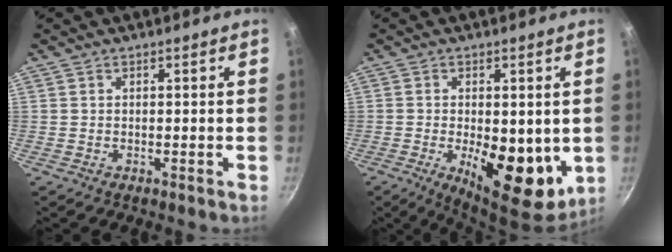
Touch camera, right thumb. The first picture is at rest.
{"total": 14.5, "force": [-2.0, 6.8, 12.6], "torque": [-0.162, -0.016, -0.017]}